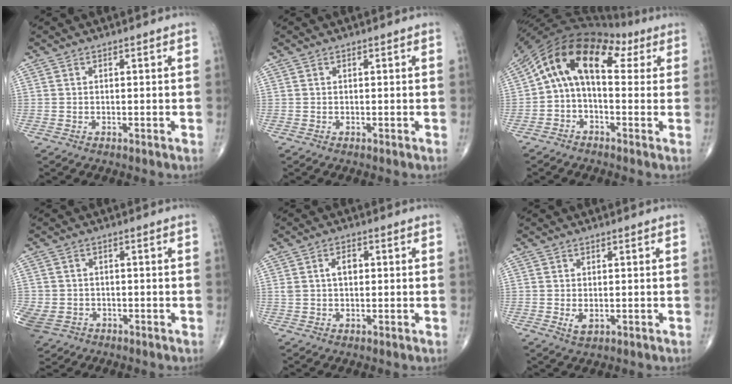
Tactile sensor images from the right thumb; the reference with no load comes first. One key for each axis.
{"total": 0.0}
{"total": 14.7, "fx": 3.4, "fy": 8.6, "fz": 11.4, "tx": -0.167, "ty": 0.051, "tz": 0.043}
{"total": 10.7, "fx": -4.2, "fy": 8.7, "fz": 4.6, "tx": -0.139, "ty": 0.008, "tz": -0.061}
{"total": 3.4, "fx": 0.6, "fy": 2.1, "fz": 2.6, "tx": -0.047, "ty": 0.011, "tz": 0.013}
{"total": 2.2, "fx": -0.4, "fy": 1.2, "fz": 1.8, "tx": -0.032, "ty": -0.005, "tz": -0.004}